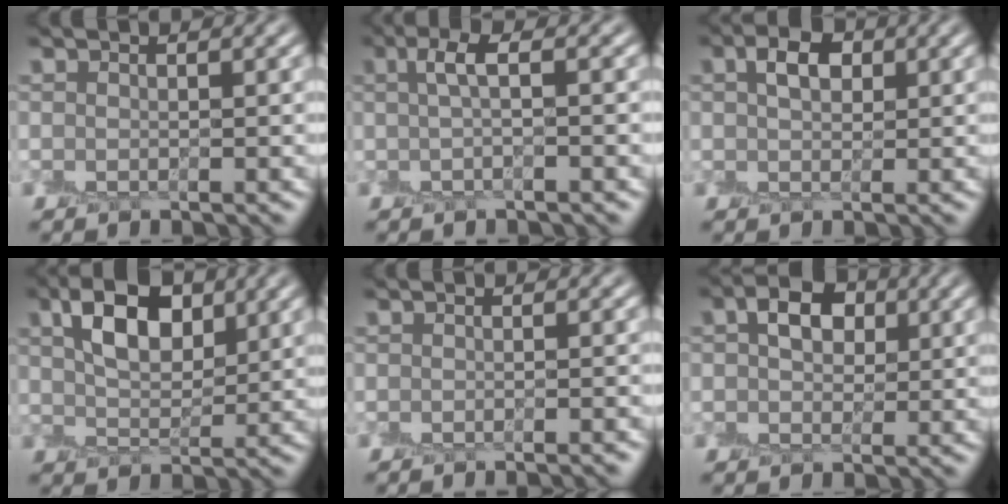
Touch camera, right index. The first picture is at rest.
{"total": 1.8, "force": [0.4, 0.0, 1.7], "torque": [-0.033, 0.009, 0.005]}
{"total": 2.5, "force": [1.0, 1.6, 1.6], "torque": [-0.035, 0.009, 0.015]}
{"total": 4.9, "force": [2.5, 2.6, 3.3], "torque": [-0.063, 0.011, 0.042]}
{"total": 1.3, "force": [-1.2, -0.4, 0.2], "torque": [0.002, -0.007, -0.019]}
{"total": 3.2, "force": [1.0, 2.4, 1.8], "torque": [-0.031, 0.009, 0.008]}